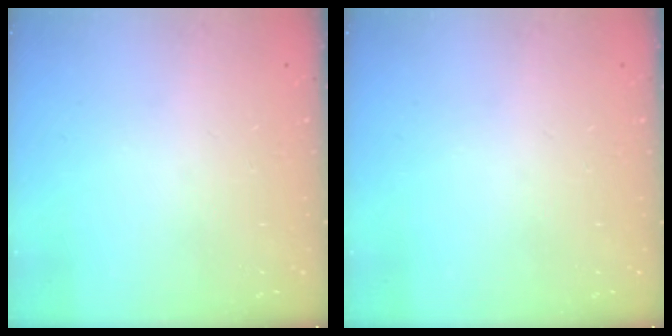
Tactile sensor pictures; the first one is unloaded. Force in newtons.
{"total": 0.0}